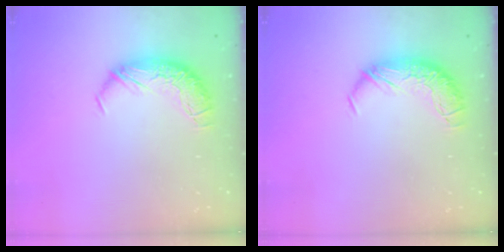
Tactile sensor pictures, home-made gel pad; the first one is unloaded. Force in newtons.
{"total": 0.0}